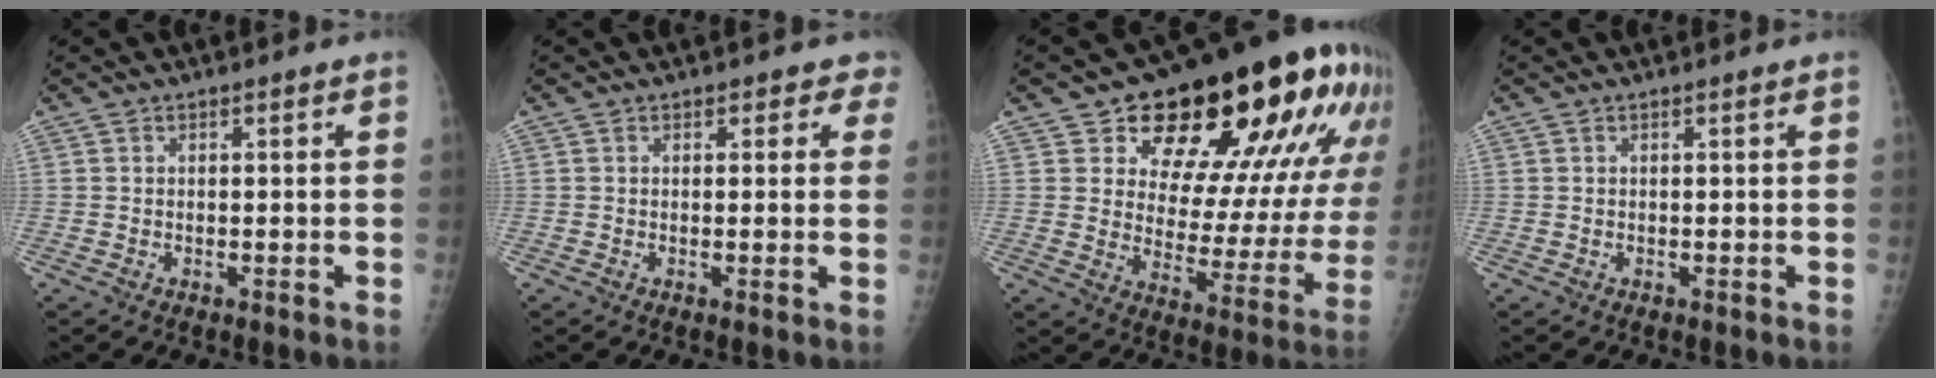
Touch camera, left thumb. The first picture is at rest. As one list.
[{"total": 2.3, "force": [1.5, 1.7, 0.6], "torque": [0.025, -0.005, 0.001]}, {"total": 28.6, "force": [15.2, 13.1, 20.3], "torque": [-0.241, -0.034, 0.217]}, {"total": 0.0}]